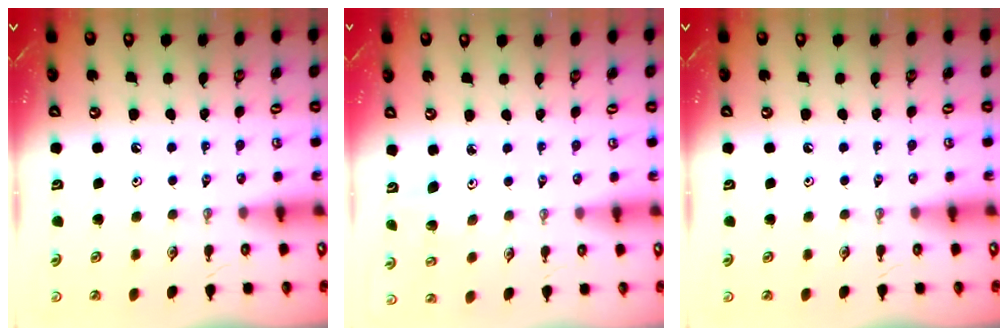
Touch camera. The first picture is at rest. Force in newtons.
{"total": 2.8, "press": 2.8, "slide": 0.3}
{"total": 0.0}